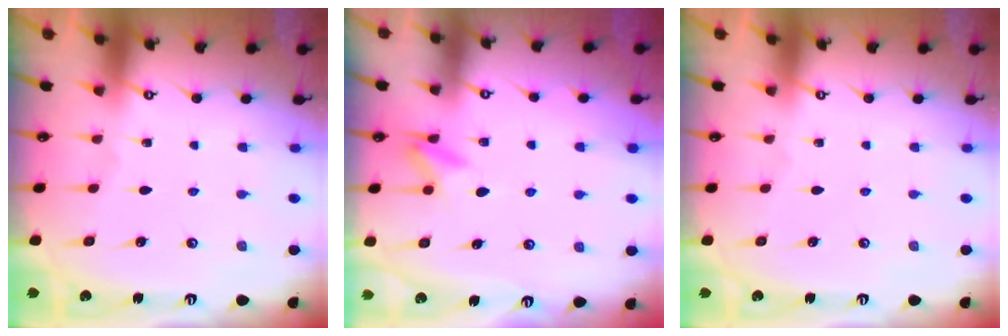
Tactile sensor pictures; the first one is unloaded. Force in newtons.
{"total": 9.0, "press": 9.0, "slide": 1.1}
{"total": 0.0}